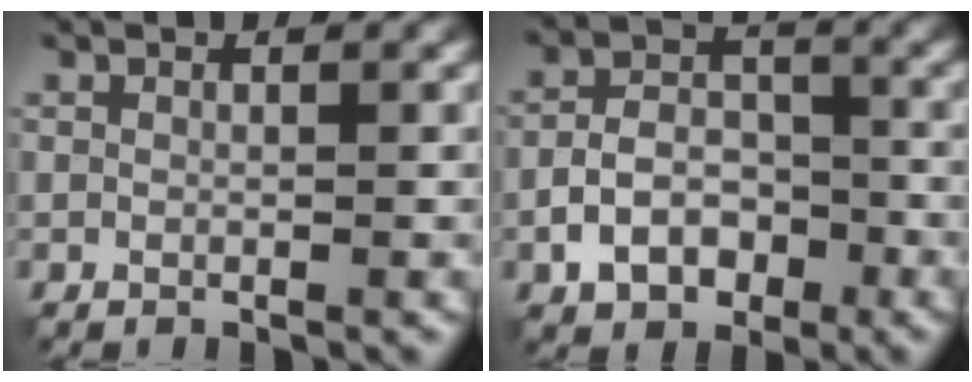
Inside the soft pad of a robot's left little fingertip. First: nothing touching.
{"total": 5.2, "force": [-2.7, 3.4, 2.9], "torque": [-0.042, 0.001, -0.052]}